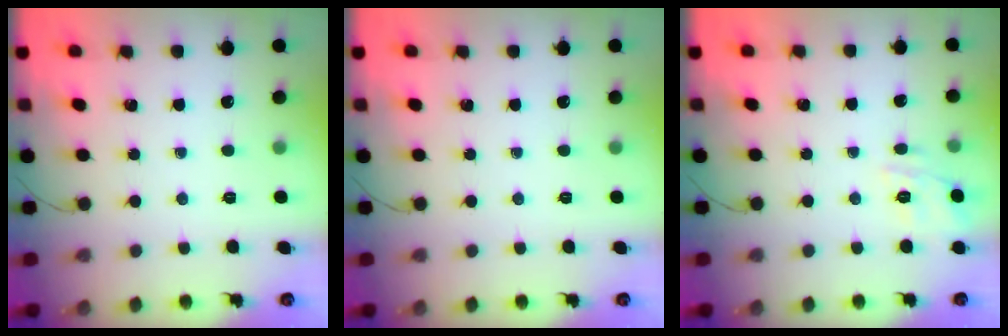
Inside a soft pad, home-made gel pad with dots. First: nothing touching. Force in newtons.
{"total": 0.0}
{"total": 9.9, "press": 9.7, "slide": 1.6}